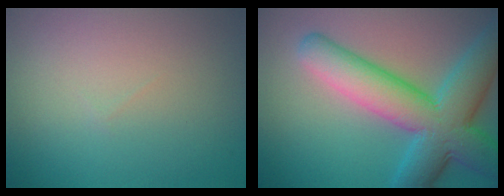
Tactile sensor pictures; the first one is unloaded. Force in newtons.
{"total": 9.8, "press": 9.8, "slide": 0.3}